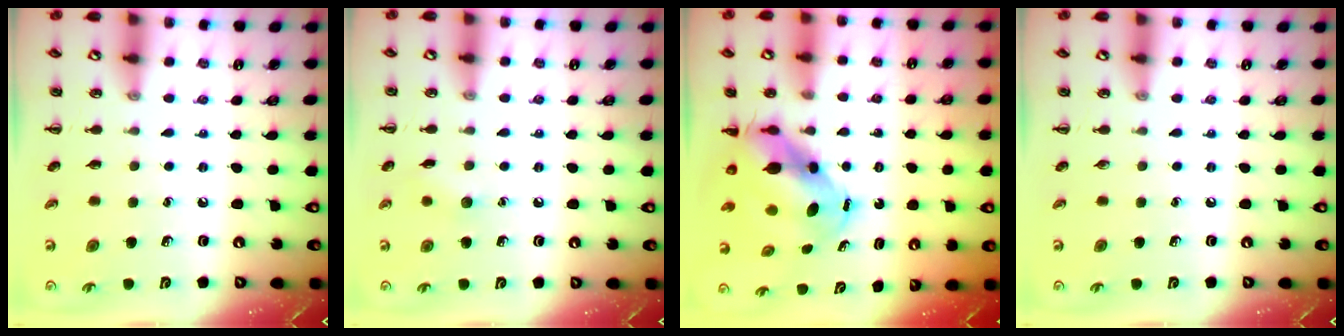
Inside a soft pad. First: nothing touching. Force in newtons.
{"total": 5.8, "press": 5.7, "slide": 1.1}
{"total": 7.9, "press": 7.7, "slide": 1.9}
{"total": 0.0}